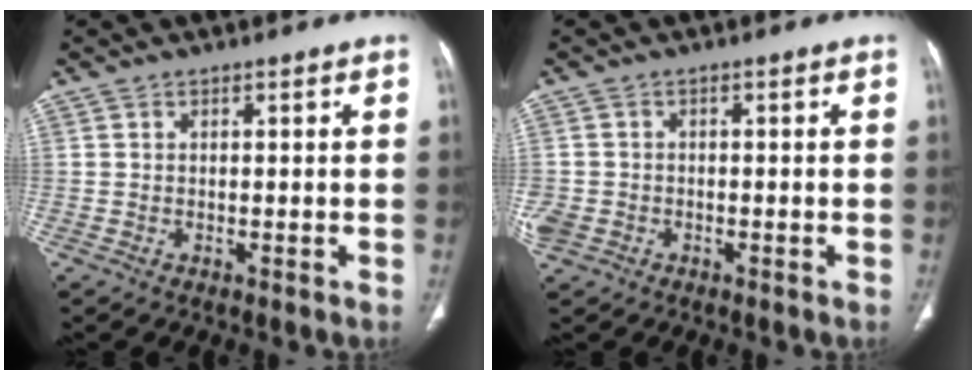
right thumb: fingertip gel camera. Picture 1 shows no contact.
{"total": 3.7, "force": [-1.3, 3.1, 1.5], "torque": [-0.036, 0.010, -0.021]}